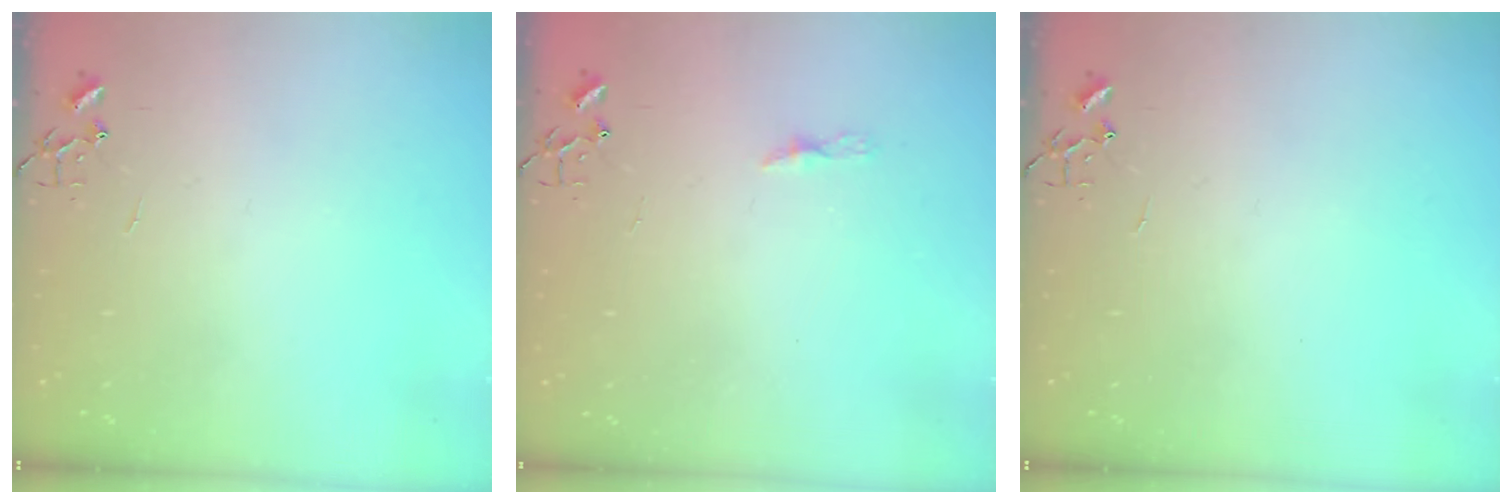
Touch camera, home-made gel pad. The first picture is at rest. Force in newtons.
{"total": 3.4, "press": 3.4, "slide": 0.5}
{"total": 0.0}